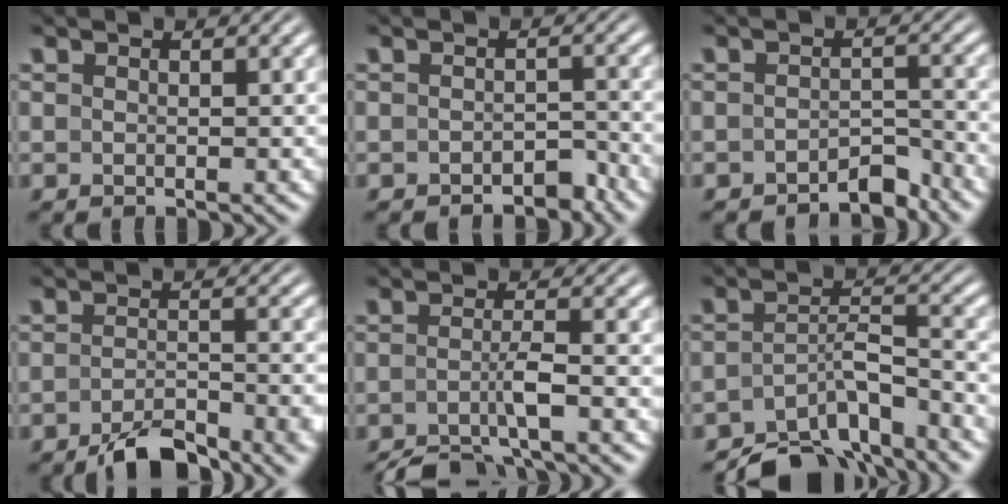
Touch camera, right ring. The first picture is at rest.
{"total": 2.4, "force": [-2.3, 0.5, 0.2], "torque": [0.006, -0.003, -0.039]}
{"total": 3.2, "force": [-3.0, 0.8, 0.6], "torque": [-0.003, -0.007, -0.050]}
{"total": 4.1, "force": [-3.5, 0.6, 2.0], "torque": [-0.029, -0.005, -0.059]}
{"total": 4.7, "force": [-4.3, 0.4, 1.9], "torque": [-0.033, -0.017, -0.060]}
{"total": 8.9, "force": [-7.3, 3.4, 3.9], "torque": [-0.057, -0.029, -0.108]}